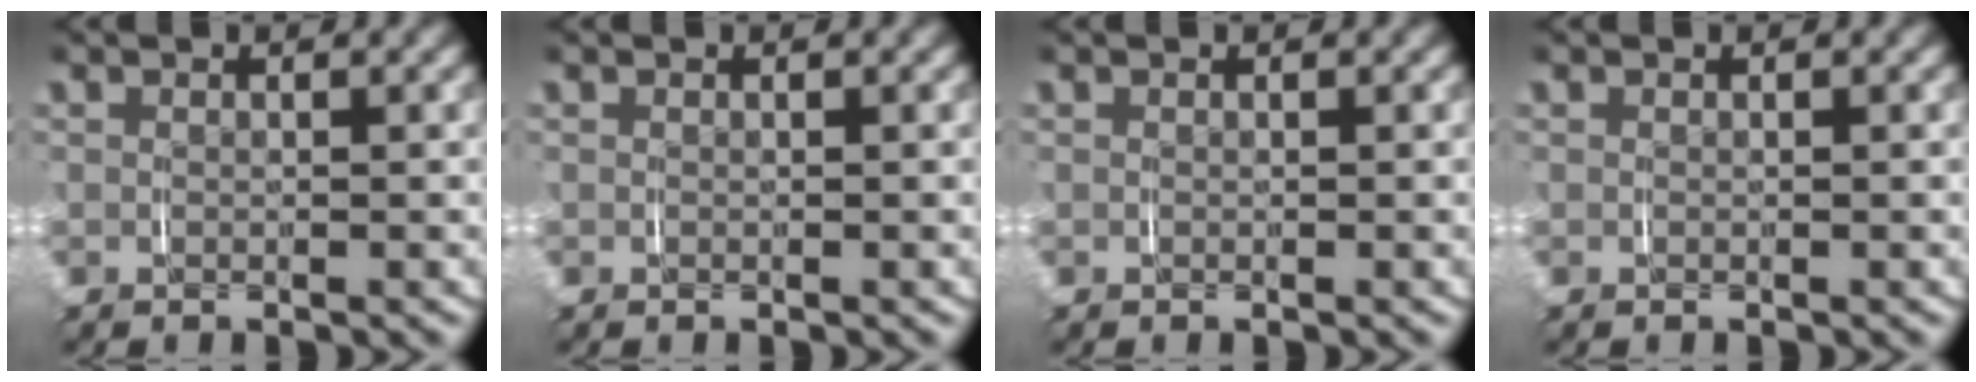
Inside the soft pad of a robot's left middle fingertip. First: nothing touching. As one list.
[{"total": 0.0}, {"total": 0.0}, {"total": 0.0}]